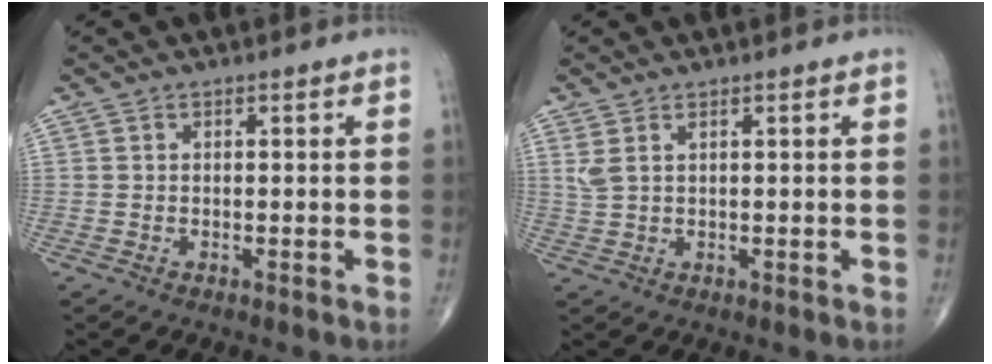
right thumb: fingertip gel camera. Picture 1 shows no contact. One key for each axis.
{"total": 2.4, "fx": 1.3, "fy": 0.8, "fz": 1.9, "tx": -0.050, "ty": 0.006, "tz": 0.036}